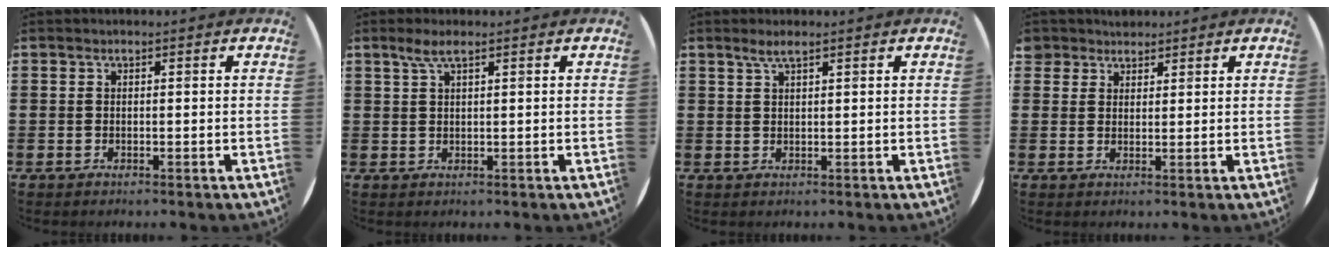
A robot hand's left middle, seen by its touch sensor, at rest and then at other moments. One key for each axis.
{"total": 2.5, "fx": 1.6, "fy": 0.3, "fz": 2.0, "tx": -0.042, "ty": 0.004, "tz": 0.027}
{"total": 2.0, "fx": 1.4, "fy": 0.2, "fz": 1.3, "tx": -0.027, "ty": 0.002, "tz": 0.026}
{"total": 2.7, "fx": 2.4, "fy": 1.3, "fz": -0.2, "tx": 0.004, "ty": 0.001, "tz": 0.046}